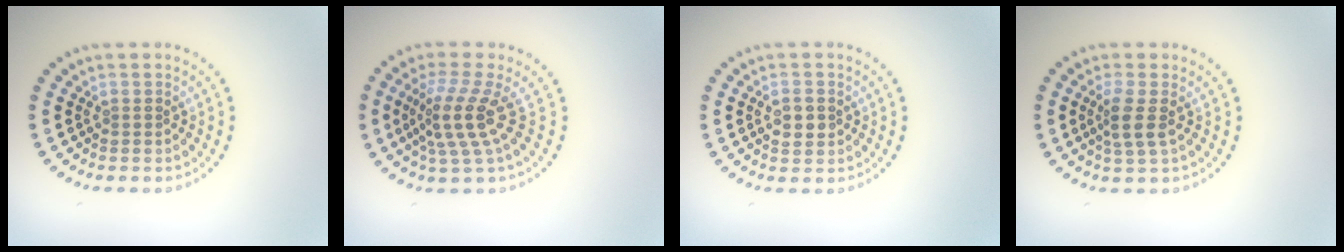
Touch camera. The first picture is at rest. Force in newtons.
{"total": 3.8, "press": 2.7, "slide": 2.7}
{"total": 2.0, "press": 1.9, "slide": 0.3}
{"total": 2.4, "press": 1.9, "slide": 1.4}